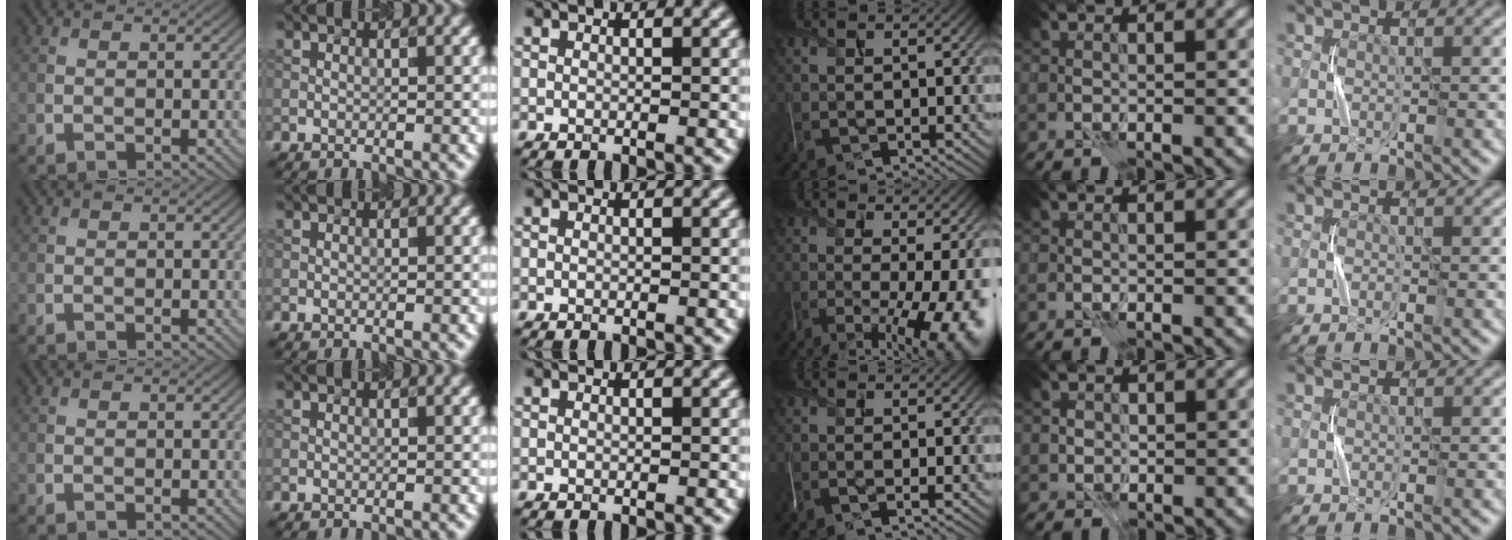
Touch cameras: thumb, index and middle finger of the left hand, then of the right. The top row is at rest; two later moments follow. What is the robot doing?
{"motion": "press", "object": "grip strengthener"}